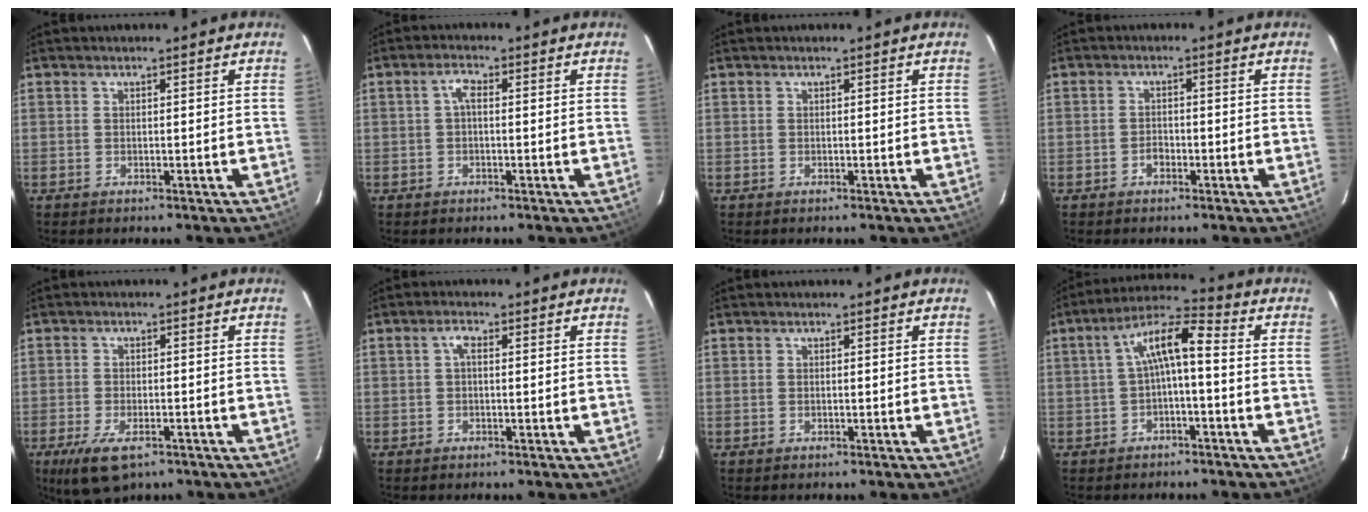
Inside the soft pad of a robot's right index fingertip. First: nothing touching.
{"total": 2.1, "force": [0.0, 0.9, 1.9], "torque": [-0.040, 0.009, -0.001]}
{"total": 0.0}
{"total": 1.7, "force": [-1.0, 1.2, 0.7], "torque": [-0.015, 0.003, -0.016]}
{"total": 8.0, "force": [-4.8, 3.4, 5.3], "torque": [-0.124, -0.026, -0.081]}
{"total": 1.6, "force": [0.1, 0.8, 1.4], "torque": [-0.030, 0.008, 0.000]}
{"total": 0.0}
{"total": 7.4, "force": [-0.8, 1.8, 7.1], "torque": [-0.146, 0.024, -0.016]}